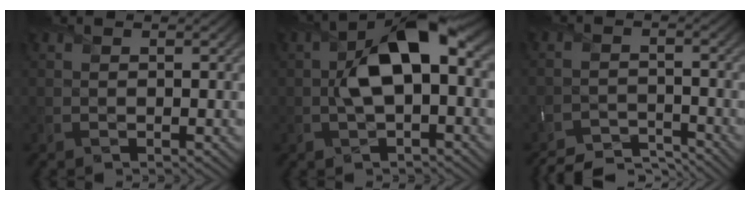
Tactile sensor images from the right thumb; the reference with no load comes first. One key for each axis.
{"total": 9.7, "fx": 0.5, "fy": 5.0, "fz": 8.3, "tx": -0.156, "ty": 0.007, "tz": 0.006}
{"total": 6.0, "fx": -5.8, "fy": 1.0, "fz": 1.4, "tx": -0.026, "ty": -0.007, "tz": -0.100}